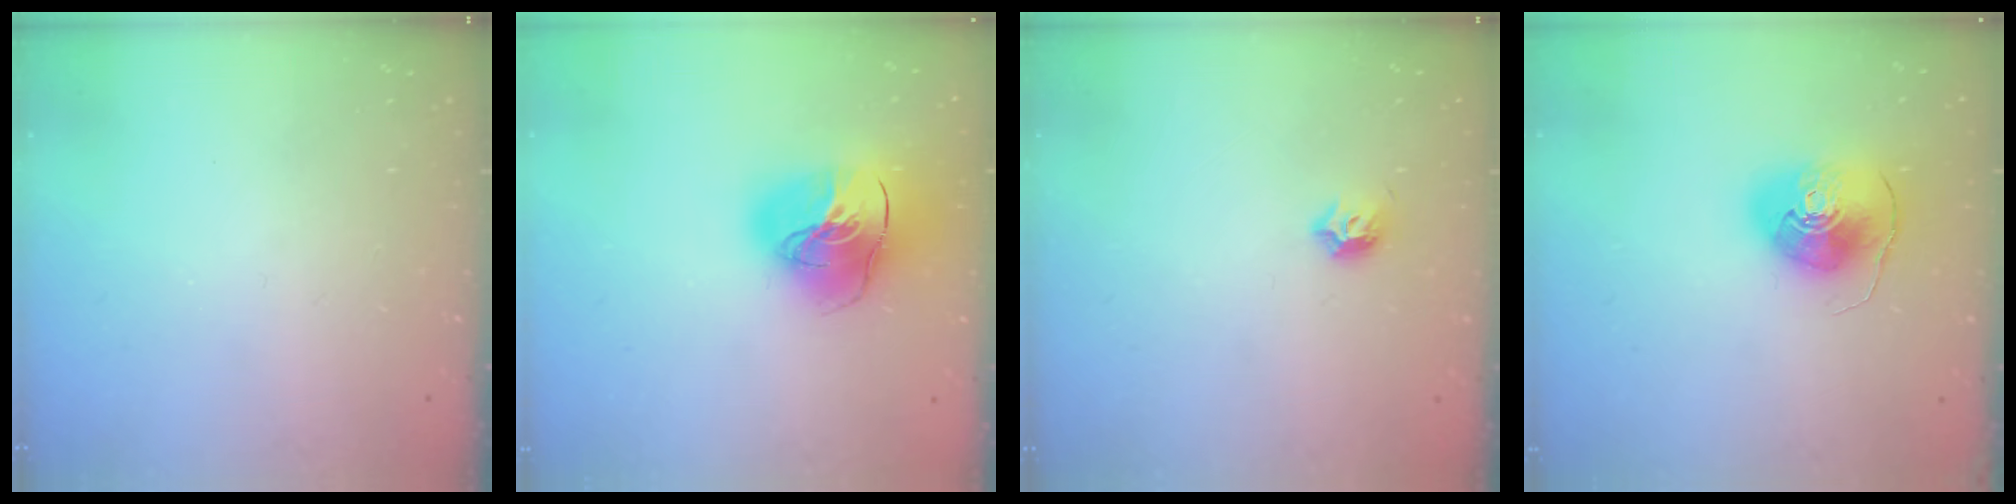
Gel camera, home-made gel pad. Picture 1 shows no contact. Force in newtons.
{"total": 20.8, "press": 20.6, "slide": 2.7}
{"total": 4.3, "press": 4.2, "slide": 1.2}
{"total": 10.3, "press": 10.2, "slide": 1.5}